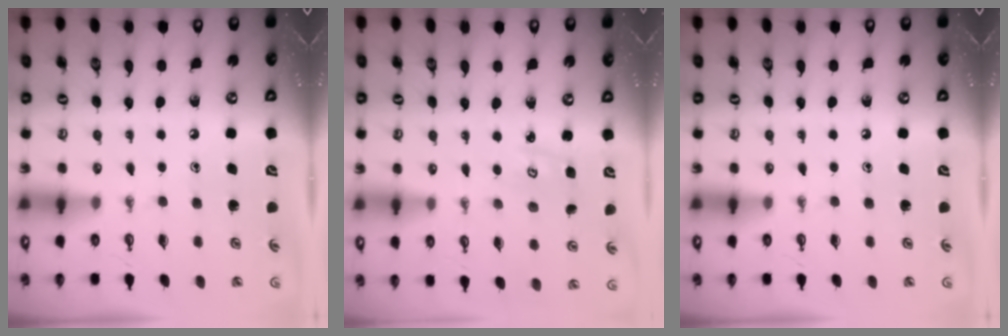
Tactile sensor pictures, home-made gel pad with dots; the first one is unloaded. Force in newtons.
{"total": 2.6, "press": 2.6, "slide": 0.2}
{"total": 0.0}